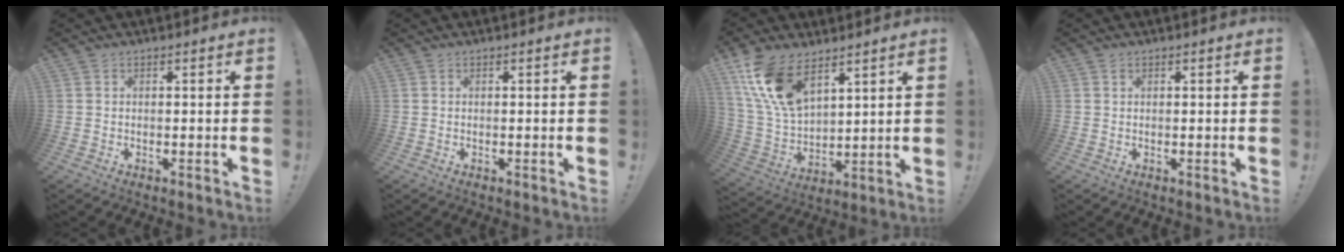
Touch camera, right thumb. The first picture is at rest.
{"total": 0.0}
{"total": 15.3, "force": [9.7, 7.7, 9.0], "torque": [-0.195, -0.047, 0.184]}
{"total": 0.5, "force": [0.4, 0.3, 0.1], "torque": [-0.002, 0.000, 0.007]}